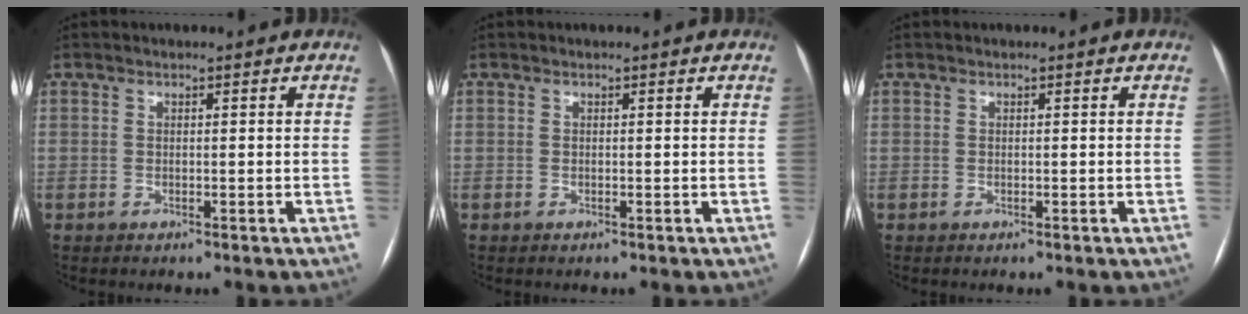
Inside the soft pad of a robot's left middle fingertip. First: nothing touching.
{"total": 0.0}
{"total": 0.0}